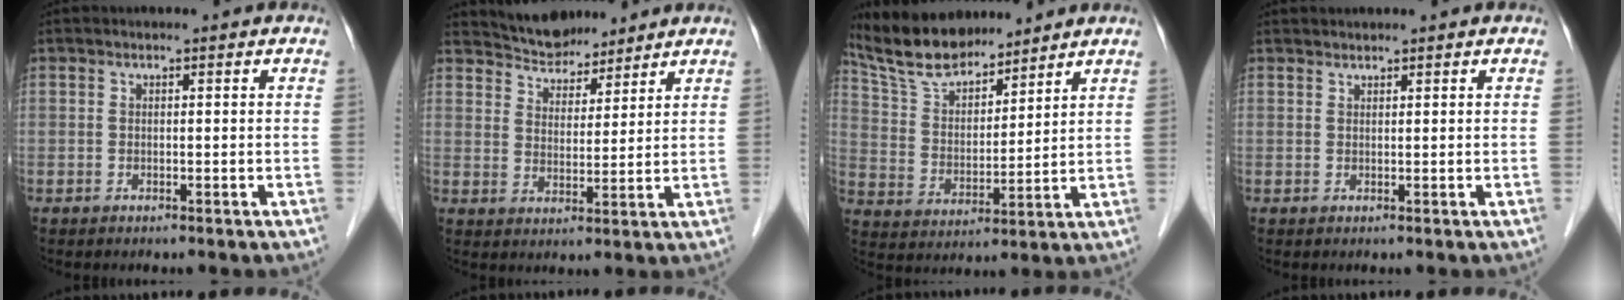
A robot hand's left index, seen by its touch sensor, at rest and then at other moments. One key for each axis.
{"total": 6.7, "fx": 6.3, "fy": 2.1, "fz": 0.8, "tx": -0.018, "ty": 0.016, "tz": 0.115}
{"total": 11.4, "fx": 10.5, "fy": 2.7, "fz": 3.4, "tx": -0.077, "ty": 0.021, "tz": 0.202}
{"total": 0.6, "fx": 0.6, "fy": 0.0, "fz": -0.1, "tx": -0.003, "ty": 0.006, "tz": 0.011}